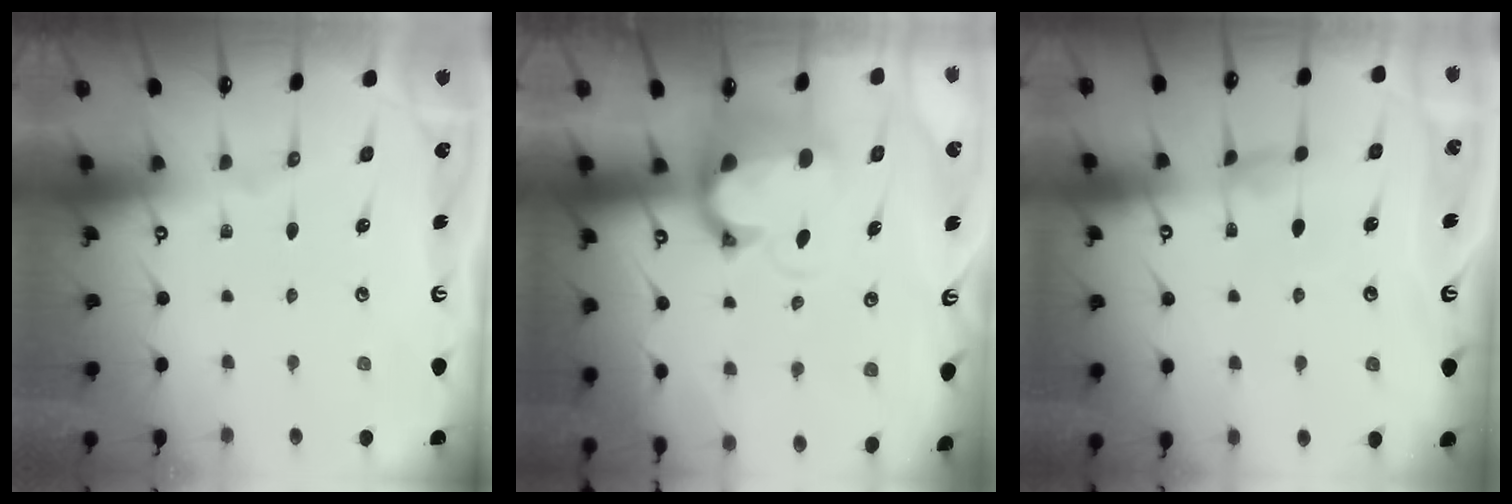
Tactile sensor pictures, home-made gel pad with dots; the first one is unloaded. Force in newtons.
{"total": 3.2, "press": 2.9, "slide": 1.3}
{"total": 1.5, "press": 1.5, "slide": 0.4}